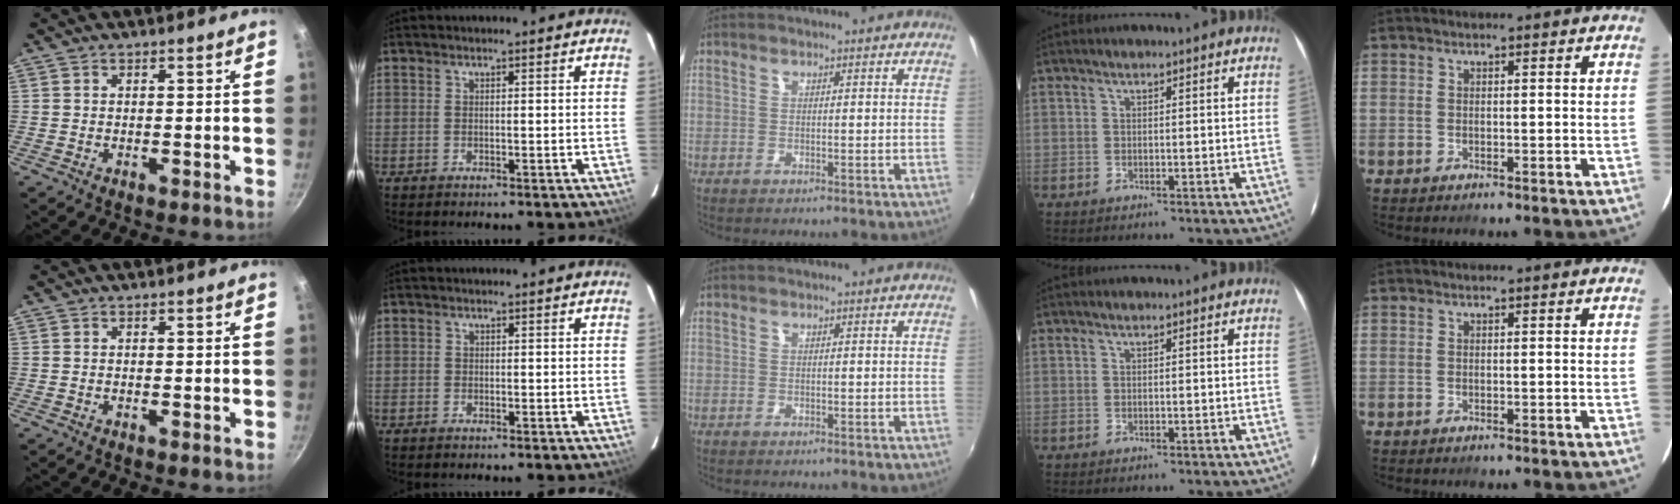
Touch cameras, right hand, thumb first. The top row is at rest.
{"index": {"total": 0.6, "force": [-0.4, 0.5, -0.1], "torque": [0.000, 0.000, -0.008]}}